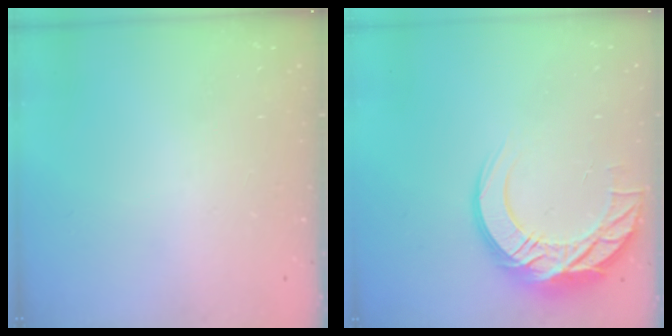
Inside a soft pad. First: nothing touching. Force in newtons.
{"total": 14.6, "press": 14.6, "slide": 1.0}